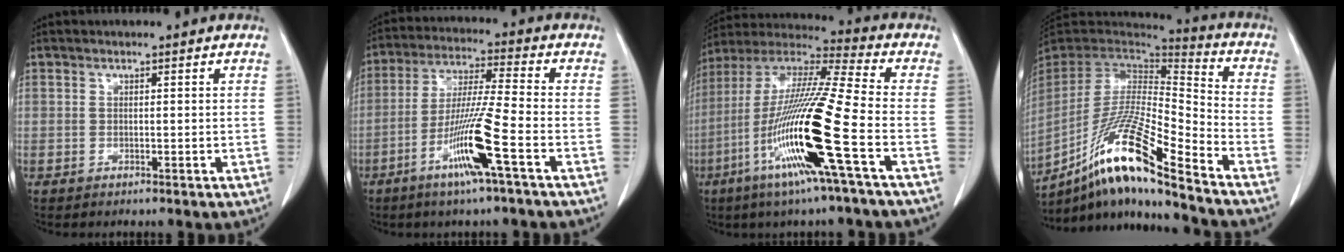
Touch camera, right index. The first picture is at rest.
{"total": 11.5, "force": [-5.2, -0.9, 10.2], "torque": [-0.200, -0.013, -0.103]}
{"total": 20.1, "force": [-6.9, -0.8, 18.8], "torque": [-0.392, -0.026, -0.145]}
{"total": 18.8, "force": [-12.6, 0.6, 14.0], "torque": [-0.287, -0.020, -0.233]}